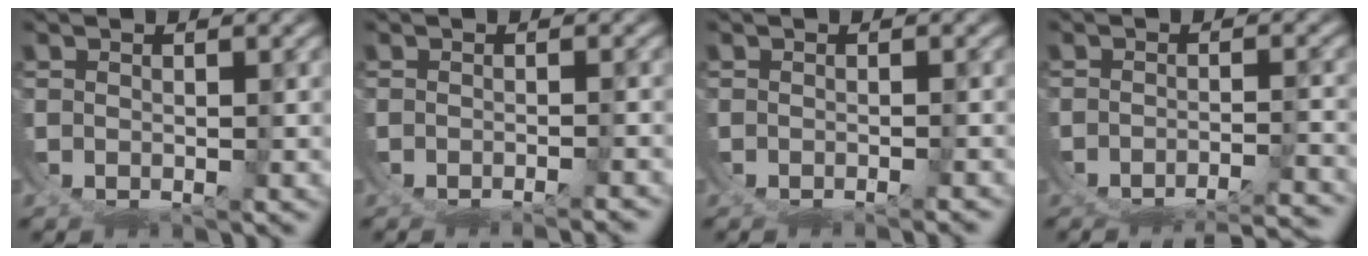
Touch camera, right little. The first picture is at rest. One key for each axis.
{"total": 2.1, "fx": -1.9, "fy": 0.5, "fz": 0.8, "tx": -0.005, "ty": 0.003, "tz": -0.031}
{"total": 1.3, "fx": -1.1, "fy": 0.2, "fz": 0.6, "tx": -0.002, "ty": 0.005, "tz": -0.020}
{"total": 6.2, "fx": -5.4, "fy": 2.2, "fz": 2.2, "tx": -0.032, "ty": -0.019, "tz": -0.071}